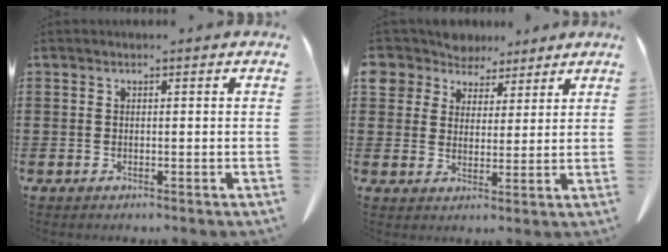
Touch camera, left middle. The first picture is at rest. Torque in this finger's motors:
{"motor_torque": [0.04, -0.03, 0.13, 0.03]}